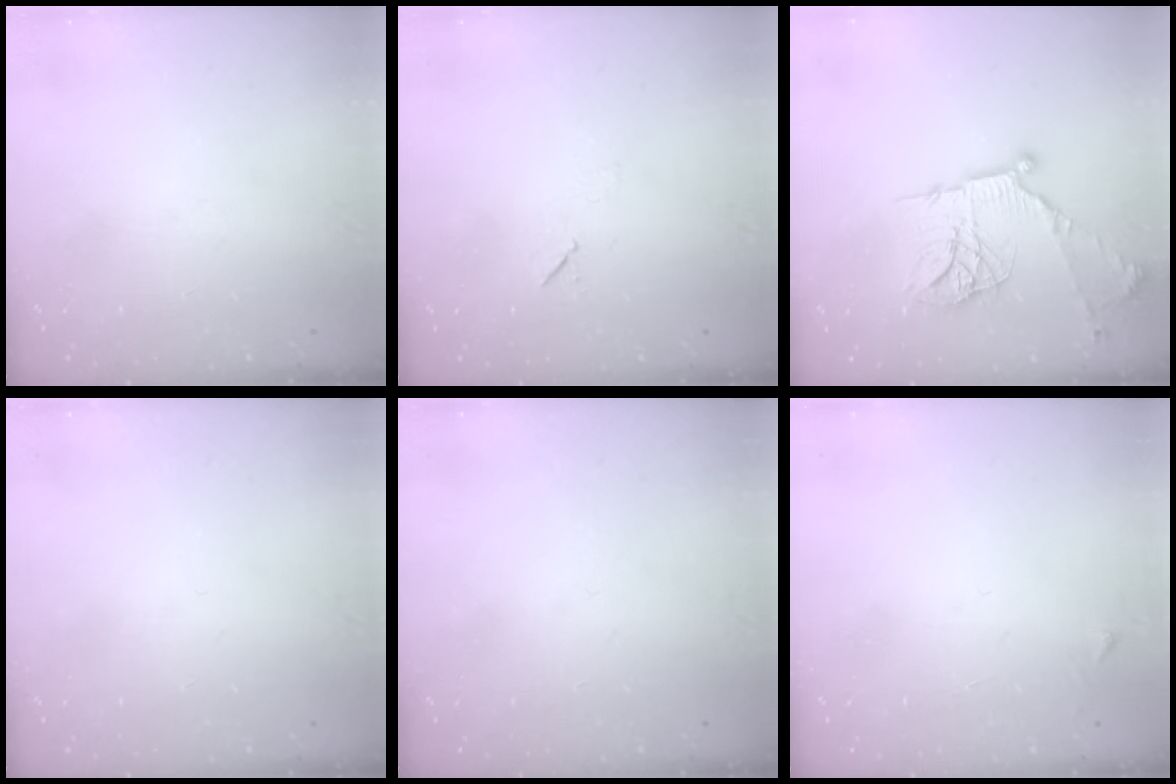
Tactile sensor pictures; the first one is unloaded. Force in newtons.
{"total": 4.8, "press": 4.4, "slide": 2.0}
{"total": 18.9, "press": 18.8, "slide": 1.9}
{"total": 0.0}
{"total": 0.0}
{"total": 2.6, "press": 2.6, "slide": 0.3}